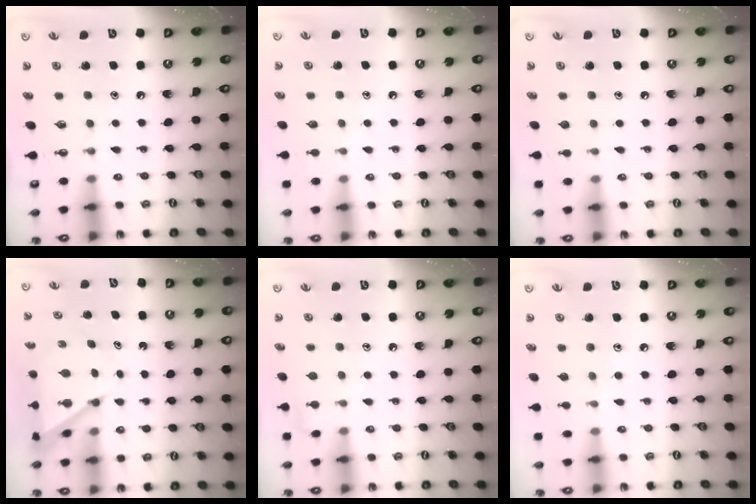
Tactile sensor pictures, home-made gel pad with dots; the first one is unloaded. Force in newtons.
{"total": 2.5, "press": 2.5, "slide": 0.3}
{"total": 0.0}
{"total": 5.6, "press": 5.6, "slide": 0.4}
{"total": 3.5, "press": 3.5, "slide": 0.5}
{"total": 4.2, "press": 4.2, "slide": 0.4}